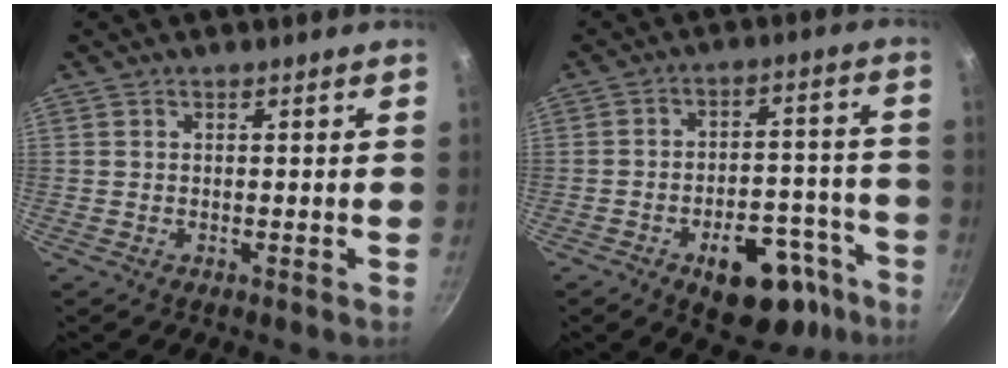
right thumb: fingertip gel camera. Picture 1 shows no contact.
{"total": 15.1, "force": [-8.7, 7.5, 9.8], "torque": [-0.107, 0.069, -0.117]}